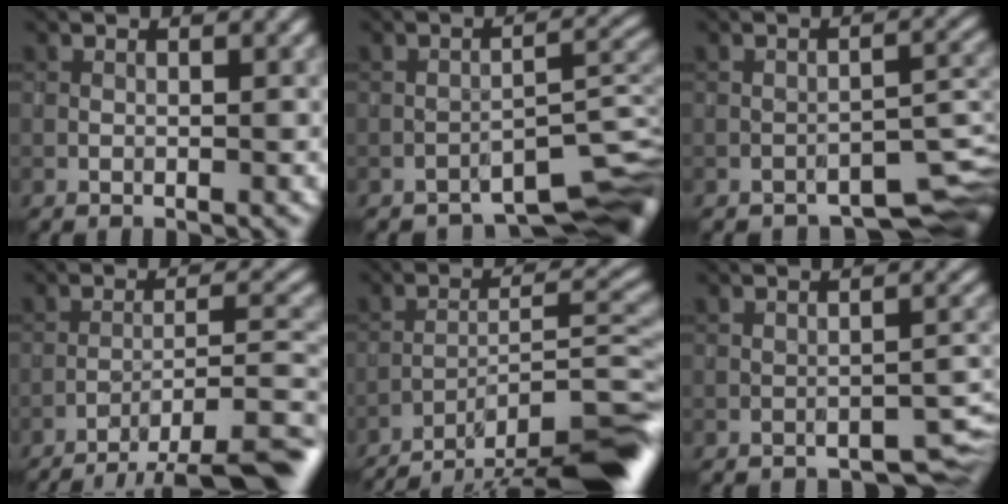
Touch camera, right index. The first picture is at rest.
{"total": 6.5, "force": [-5.1, 1.8, 3.6], "torque": [-0.026, -0.002, -0.073]}
{"total": 4.8, "force": [-3.9, 1.6, 2.3], "torque": [-0.014, -0.013, -0.046]}
{"total": 9.7, "force": [-7.6, 1.7, 5.8], "torque": [-0.078, 0.000, -0.104]}
{"total": 13.1, "force": [-10.7, 2.9, 6.9], "torque": [-0.097, 0.009, -0.152]}
{"total": 3.3, "force": [-2.9, 0.8, 1.4], "torque": [-0.010, -0.004, -0.034]}